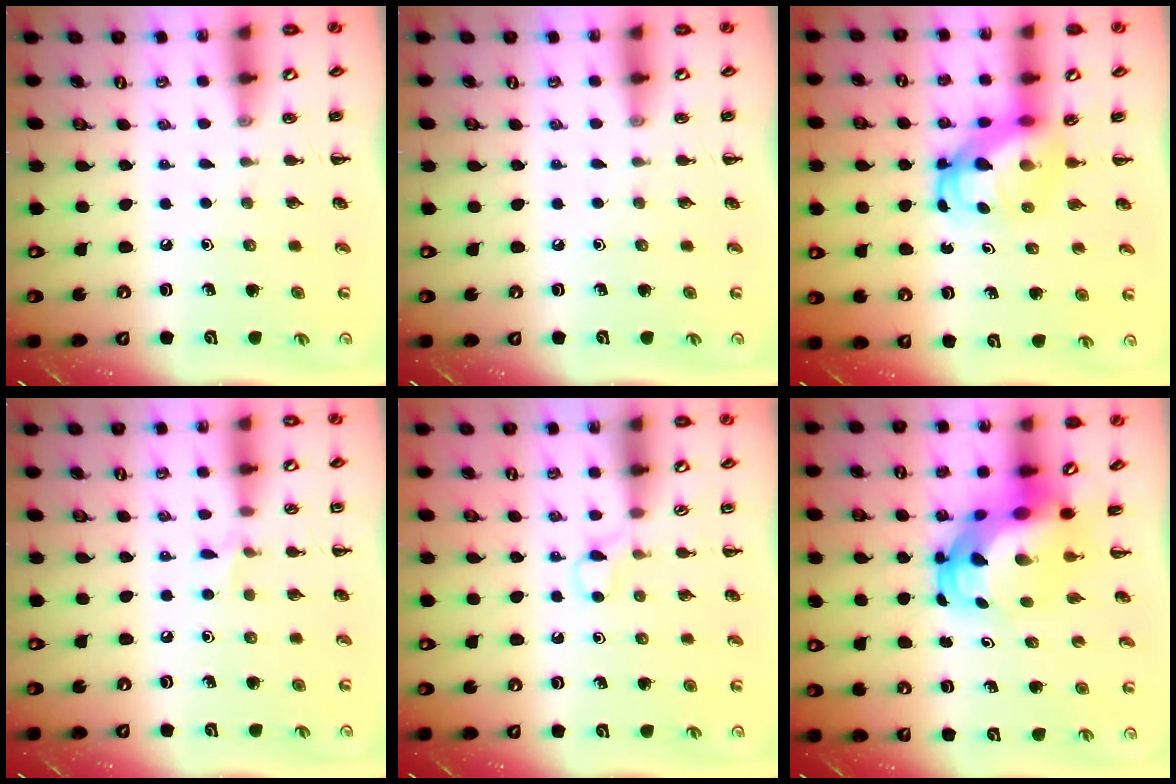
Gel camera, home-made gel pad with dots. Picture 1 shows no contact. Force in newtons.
{"total": 0.0}
{"total": 6.1, "press": 6.1, "slide": 0.6}
{"total": 3.6, "press": 3.5, "slide": 1.1}
{"total": 2.6, "press": 2.5, "slide": 0.9}
{"total": 7.8, "press": 7.6, "slide": 2.0}